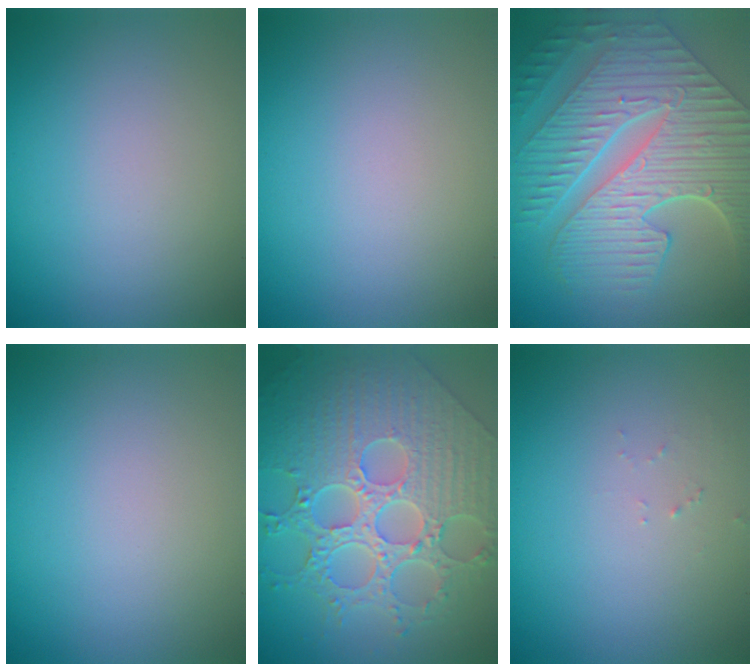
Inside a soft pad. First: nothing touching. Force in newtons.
{"total": 0.0}
{"total": 10.1, "press": 7.1, "slide": 7.1}
{"total": 0.0}
{"total": 9.2, "press": 6.8, "slide": 6.2}
{"total": 0.7, "press": 0.7, "slide": 0.1}